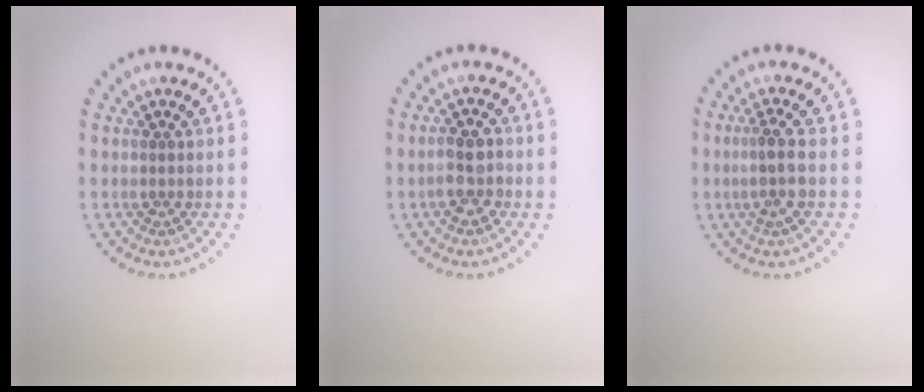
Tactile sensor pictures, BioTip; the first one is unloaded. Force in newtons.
{"total": 2.4, "press": 2.3, "slide": 0.5}
{"total": 2.4, "press": 2.0, "slide": 1.4}